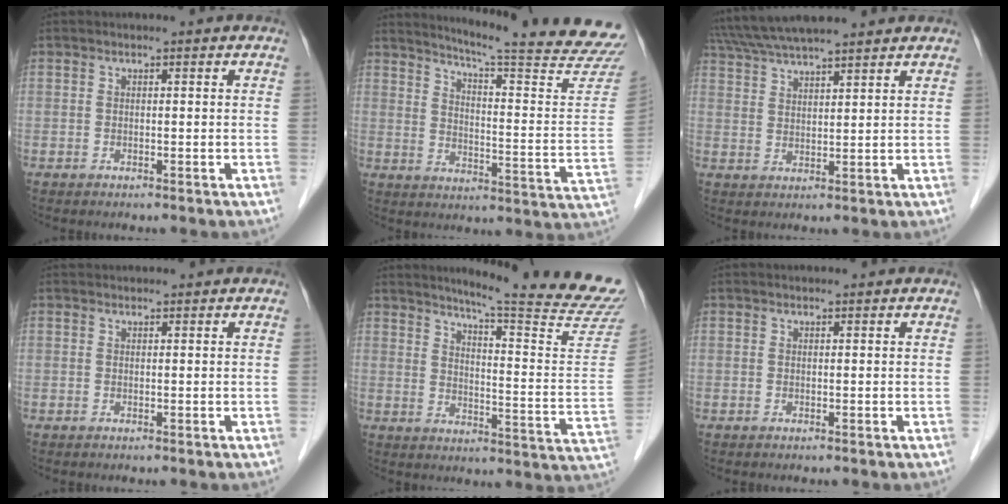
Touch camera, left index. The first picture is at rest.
{"total": 25.2, "force": [23.4, -1.0, 9.3], "torque": [-0.140, -0.125, 0.285]}
{"total": 13.3, "force": [11.9, 1.2, 6.0], "torque": [-0.115, 0.042, 0.196]}
{"total": 2.9, "force": [2.9, 0.4, 0.5], "torque": [-0.006, 0.029, 0.040]}
{"total": 22.1, "force": [20.0, -2.0, 9.4], "torque": [-0.140, -0.119, 0.243]}
{"total": 2.0, "force": [1.9, 0.2, 0.6], "torque": [-0.008, 0.017, 0.025]}